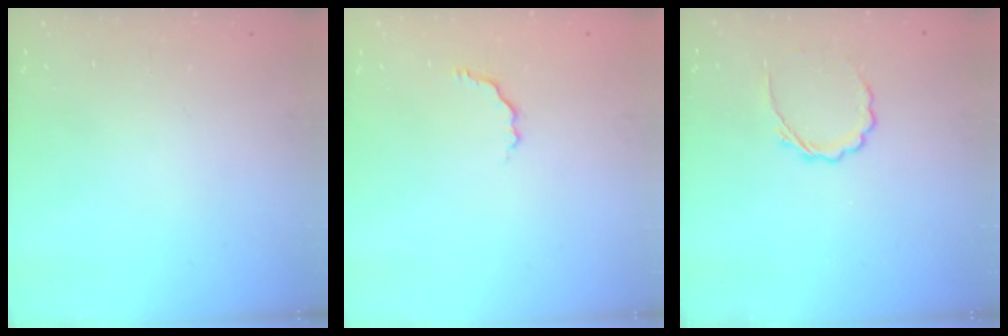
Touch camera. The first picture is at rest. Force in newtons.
{"total": 3.1, "press": 3.0, "slide": 0.6}
{"total": 3.2, "press": 3.0, "slide": 1.0}